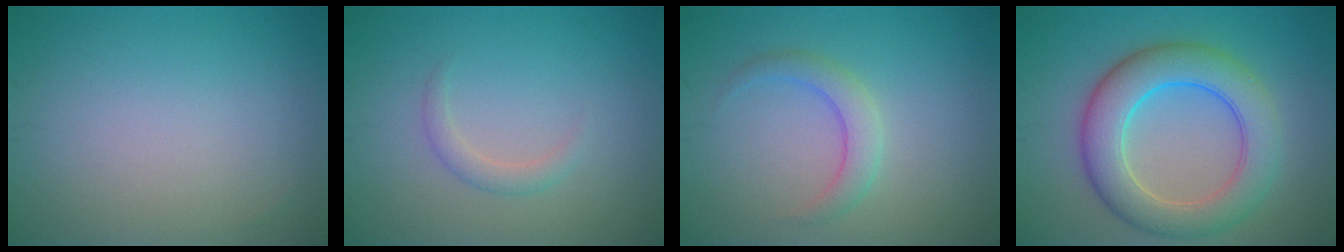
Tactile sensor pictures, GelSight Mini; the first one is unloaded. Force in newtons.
{"total": 1.4, "press": 1.4, "slide": 0.1}
{"total": 2.4, "press": 2.4, "slide": 0.0}
{"total": 7.6, "press": 7.6, "slide": 0.1}